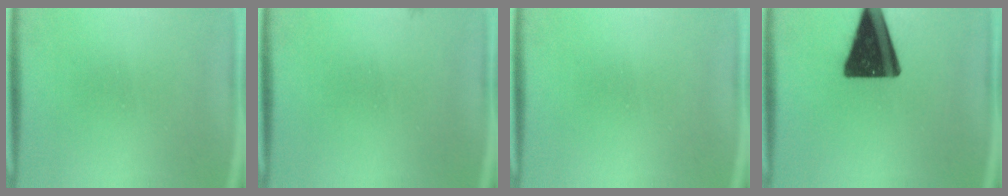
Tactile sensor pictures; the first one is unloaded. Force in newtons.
{"total": 0.6}
{"total": 0.0}
{"total": 16.9}